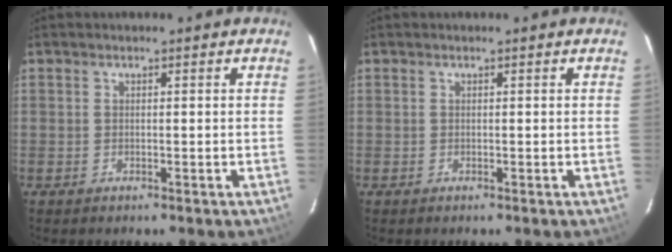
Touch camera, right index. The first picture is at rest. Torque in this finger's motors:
{"motor_torque": [-0.16, -0.04, -0.01, -0.01]}